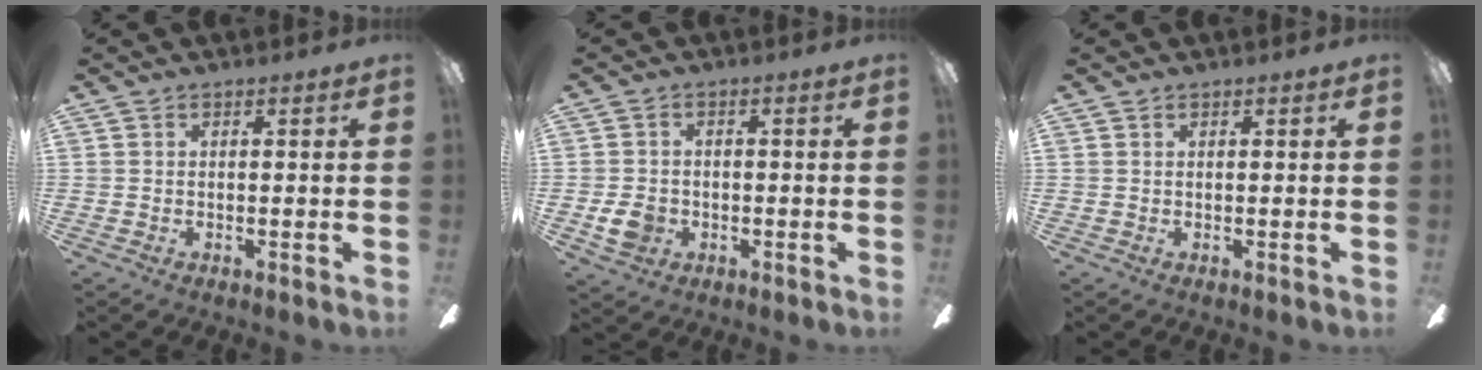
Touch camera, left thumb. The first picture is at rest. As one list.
[{"total": 5.1, "force": [-1.1, 4.2, 2.6], "torque": [-0.056, 0.002, -0.021]}, {"total": 0.5, "force": [0.5, 0.1, 0.0], "torque": [-0.001, 0.001, 0.009]}]